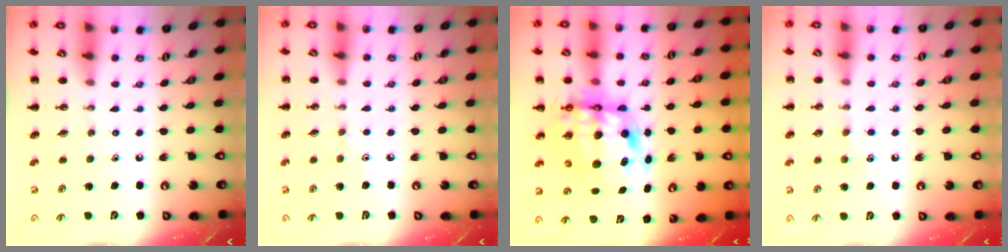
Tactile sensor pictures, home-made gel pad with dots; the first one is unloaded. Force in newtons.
{"total": 2.9, "press": 2.7, "slide": 0.9}
{"total": 14.1, "press": 13.7, "slide": 3.2}
{"total": 4.8, "press": 4.6, "slide": 1.6}